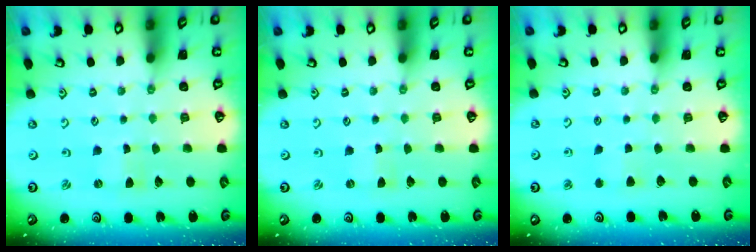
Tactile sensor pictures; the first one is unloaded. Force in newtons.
{"total": 0.0}
{"total": 2.5, "press": 2.4, "slide": 0.7}